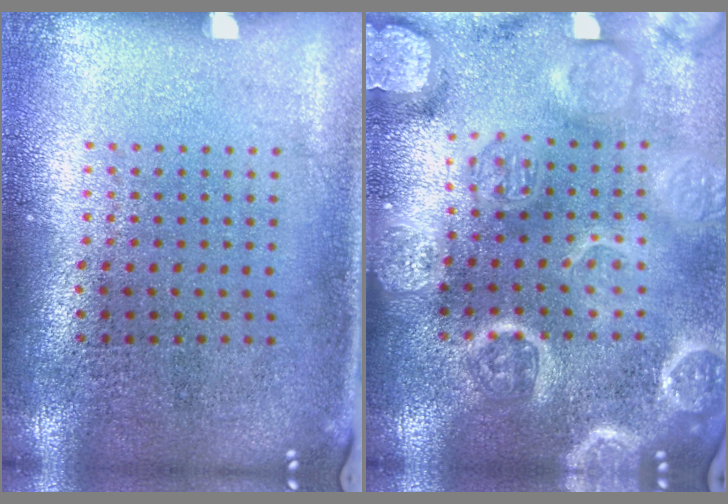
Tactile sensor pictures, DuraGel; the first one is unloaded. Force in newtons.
{"total": 6.3, "press": 6.2, "slide": 0.7}